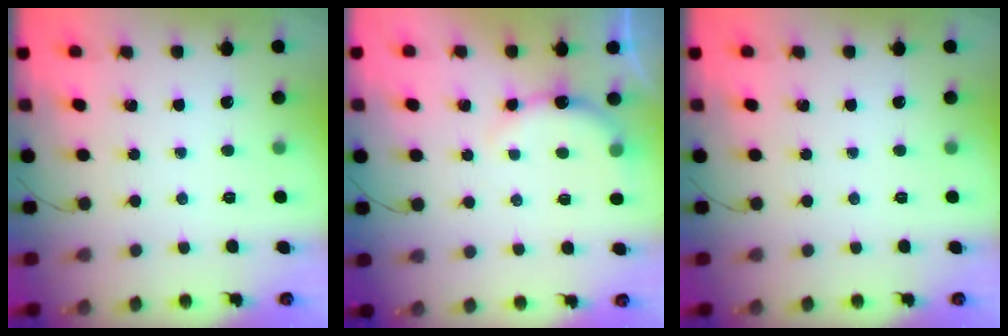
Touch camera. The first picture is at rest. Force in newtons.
{"total": 5.6, "press": 5.6, "slide": 0.6}
{"total": 0.0}